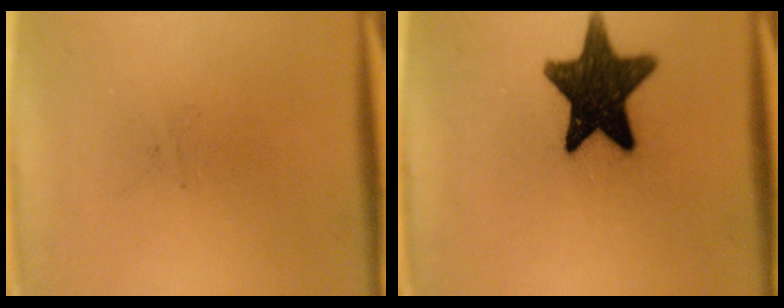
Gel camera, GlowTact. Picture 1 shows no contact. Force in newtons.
{"total": 14.8}